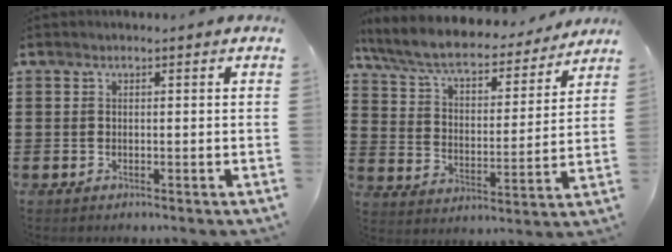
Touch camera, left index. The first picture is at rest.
{"total": 7.4, "force": [6.5, 1.4, 3.3], "torque": [-0.093, -0.039, 0.109]}